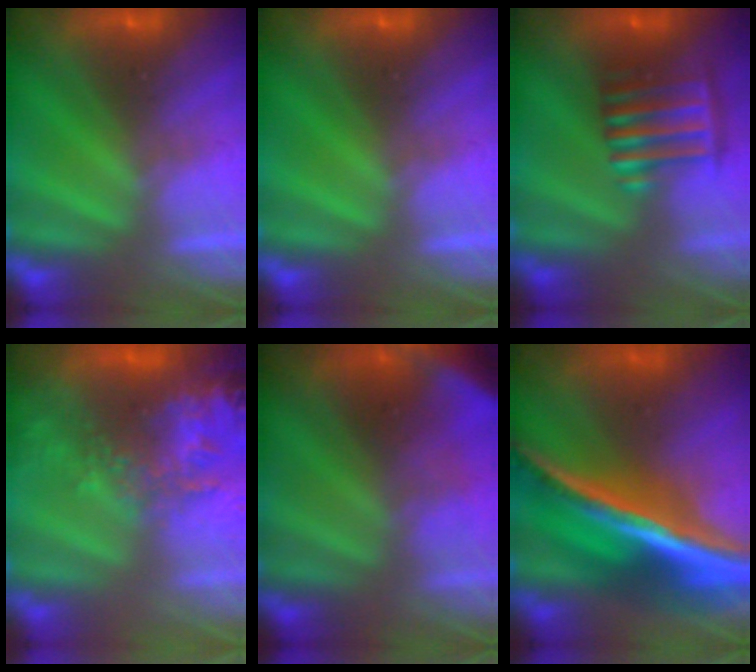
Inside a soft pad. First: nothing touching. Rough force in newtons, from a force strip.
{"total": 0.0}
{"total": 9.0}
{"total": 9.5}
{"total": 4.5}
{"total": 7.1}